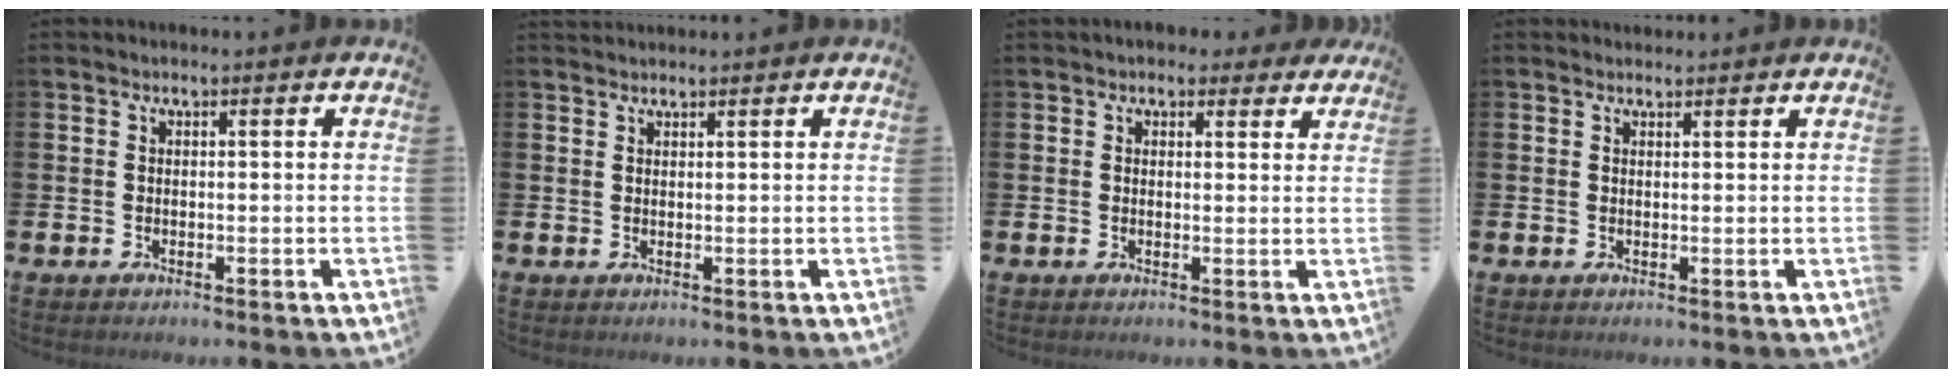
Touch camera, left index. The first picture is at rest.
{"total": 1.1, "force": [1.1, 0.2, 0.0], "torque": [0.007, -0.002, 0.019]}
{"total": 2.7, "force": [2.3, 1.4, 0.2], "torque": [0.004, -0.006, 0.036]}
{"total": 1.2, "force": [1.1, 0.4, 0.0], "torque": [0.005, -0.001, 0.020]}